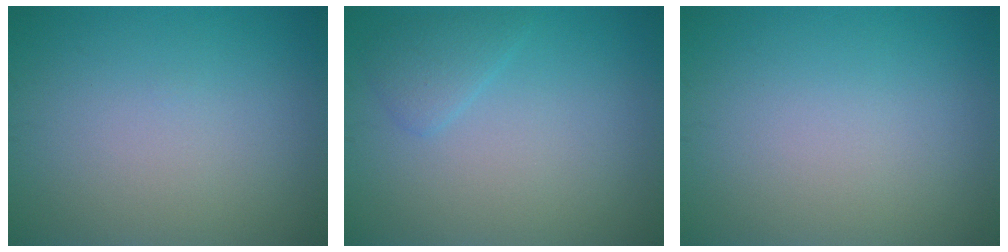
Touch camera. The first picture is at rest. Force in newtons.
{"total": 1.6, "press": 1.6, "slide": 0.1}
{"total": 0.0}